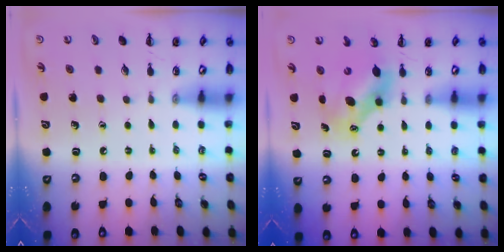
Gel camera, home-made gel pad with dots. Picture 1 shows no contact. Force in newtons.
{"total": 6.8, "press": 6.7, "slide": 1.5}